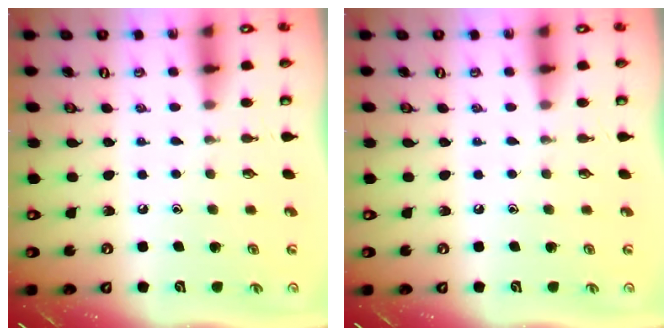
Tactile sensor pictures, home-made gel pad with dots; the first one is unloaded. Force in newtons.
{"total": 0.0}